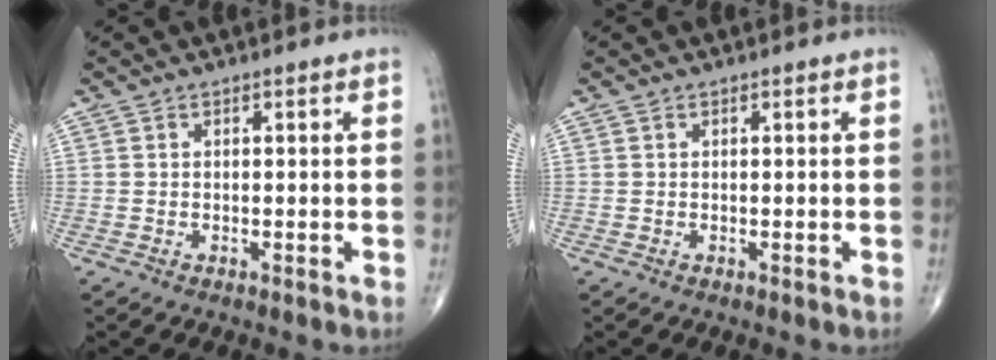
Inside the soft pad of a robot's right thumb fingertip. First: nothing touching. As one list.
[{"total": 0.0}]